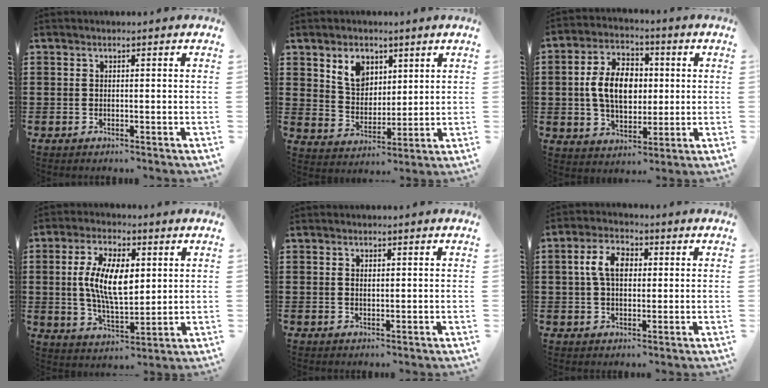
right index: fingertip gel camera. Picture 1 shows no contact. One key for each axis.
{"total": 6.3, "fx": 3.5, "fy": 4.6, "fz": 2.5, "tx": -0.054, "ty": 0.009, "tz": 0.062}
{"total": 9.6, "fx": 0.4, "fy": 6.4, "fz": 7.1, "tx": -0.155, "ty": 0.014, "tz": 0.001}
{"total": 10.5, "fx": 1.7, "fy": 4.7, "fz": 9.2, "tx": -0.190, "ty": 0.011, "tz": 0.027}
{"total": 0.8, "fx": 0.3, "fy": 0.4, "fz": 0.6, "tx": -0.013, "ty": 0.003, "tz": 0.005}
{"total": 6.1, "fx": 1.0, "fy": 3.7, "fz": 4.7, "tx": -0.109, "ty": 0.015, "tz": 0.011}